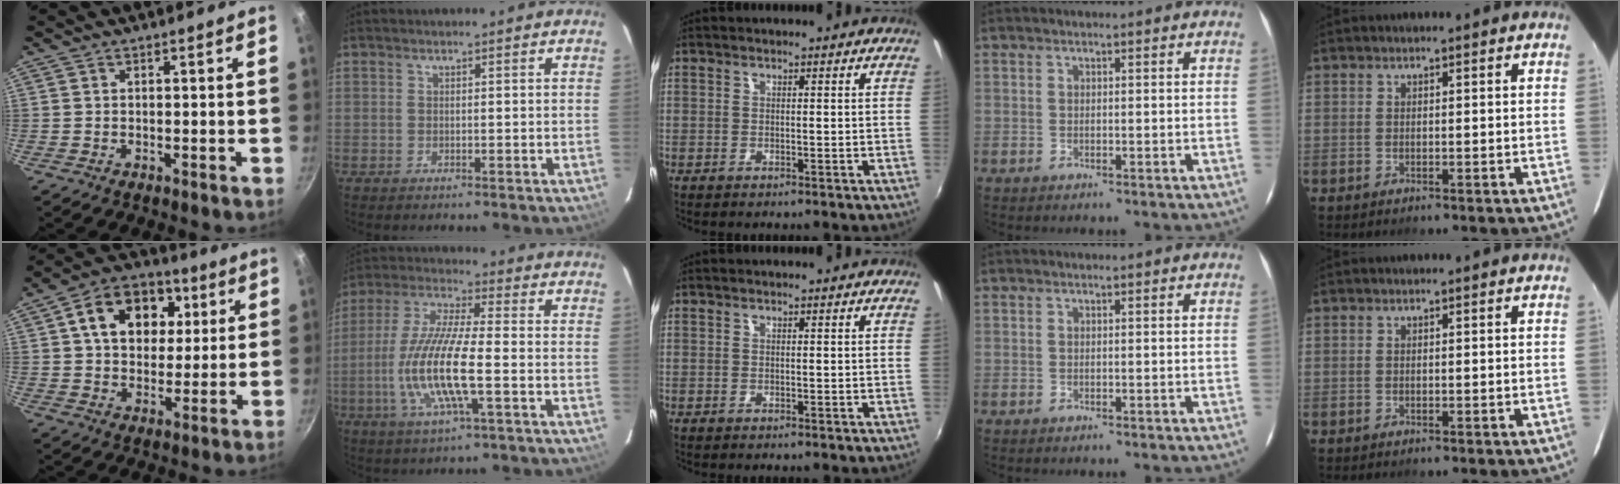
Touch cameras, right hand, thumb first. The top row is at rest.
{"thumb": {"total": 15.4, "force": [4.4, 11.4, 9.4], "torque": [-0.121, 0.010, 0.060]}, "index": {"total": 15.0, "force": [-3.5, 2.7, 14.3], "torque": [-0.294, -0.010, -0.067]}}